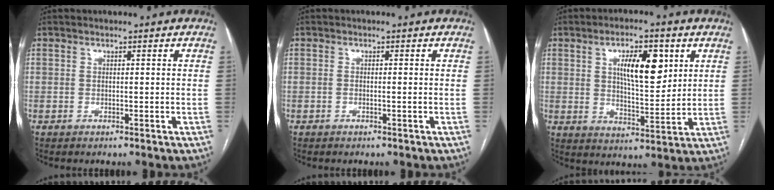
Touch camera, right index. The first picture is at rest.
{"total": 0.6, "force": [-0.2, 0.0, 0.6], "torque": [-0.011, 0.000, -0.002]}
{"total": 10.2, "force": [3.7, 3.4, 8.8], "torque": [-0.146, 0.006, 0.067]}